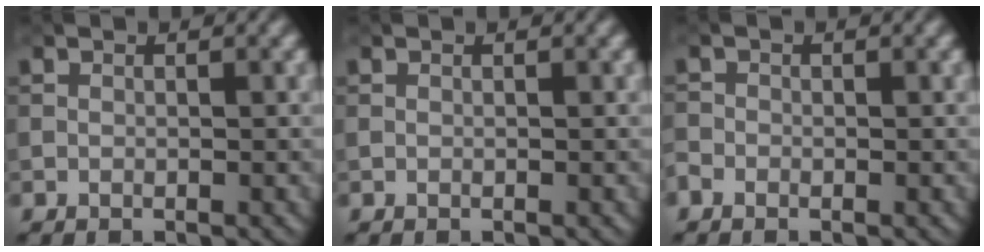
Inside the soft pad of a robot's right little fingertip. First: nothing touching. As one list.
[{"total": 0.0}, {"total": 1.1, "force": [-0.9, 0.4, -0.5], "torque": [0.015, 0.002, -0.025]}]